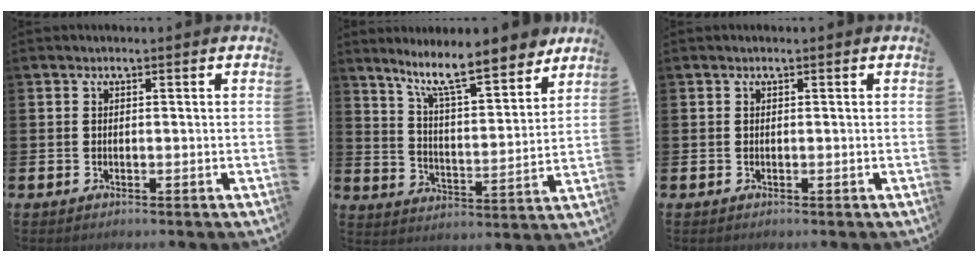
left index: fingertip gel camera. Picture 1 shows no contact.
{"total": 10.8, "force": [9.2, 1.8, 5.2], "torque": [-0.115, -0.055, 0.156]}
{"total": 0.0}